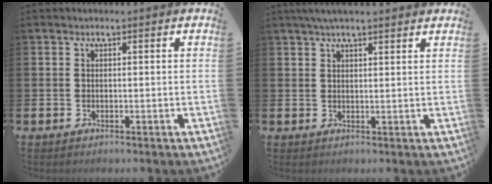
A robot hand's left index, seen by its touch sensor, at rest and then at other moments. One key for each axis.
{"total": 3.3, "fx": 2.8, "fy": 0.5, "fz": 1.6, "tx": -0.035, "ty": -0.001, "tz": 0.051}